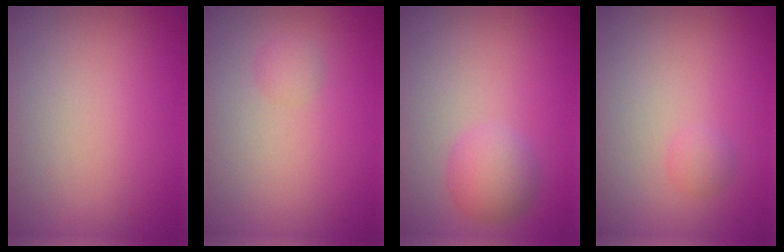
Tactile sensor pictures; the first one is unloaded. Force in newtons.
{"total": 1.0, "press": 1.0, "slide": 0.1}
{"total": 2.9, "press": 2.9, "slide": 0.1}
{"total": 0.9, "press": 0.9, "slide": 0.0}